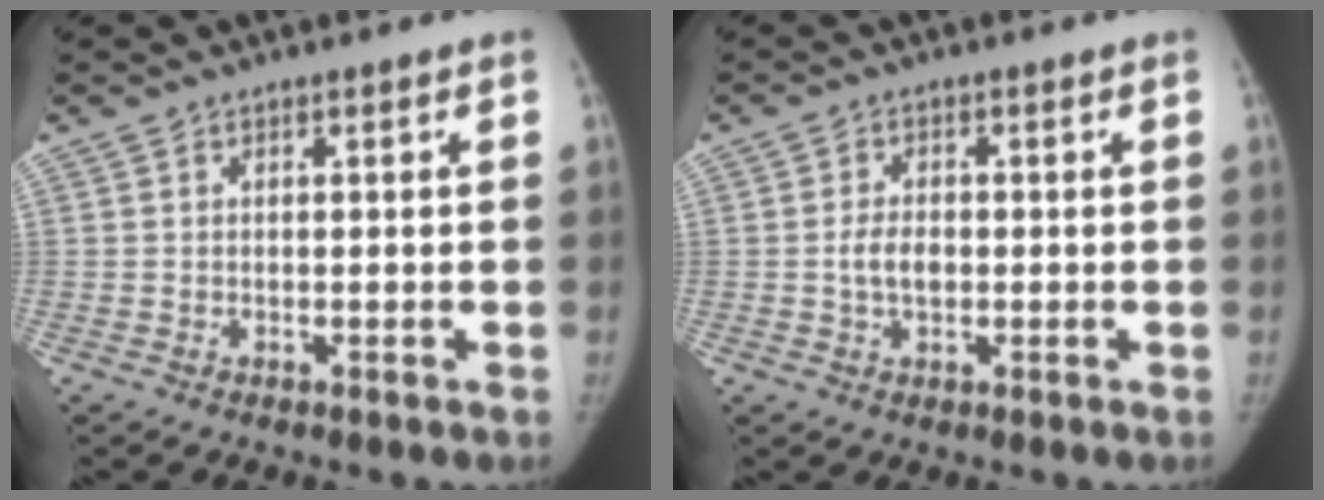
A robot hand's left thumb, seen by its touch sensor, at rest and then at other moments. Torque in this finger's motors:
{"motor_torque": [0.10, 0.06, 0.59, -0.49, 0.15]}